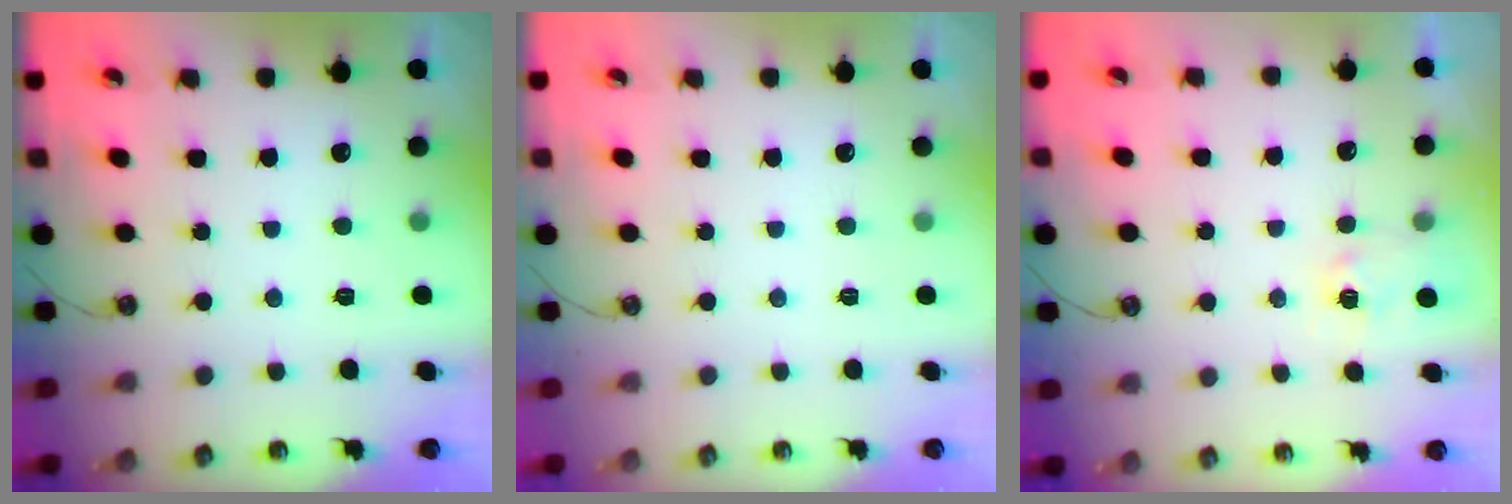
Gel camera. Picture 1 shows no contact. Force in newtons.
{"total": 0.0}
{"total": 3.7, "press": 3.6, "slide": 0.3}